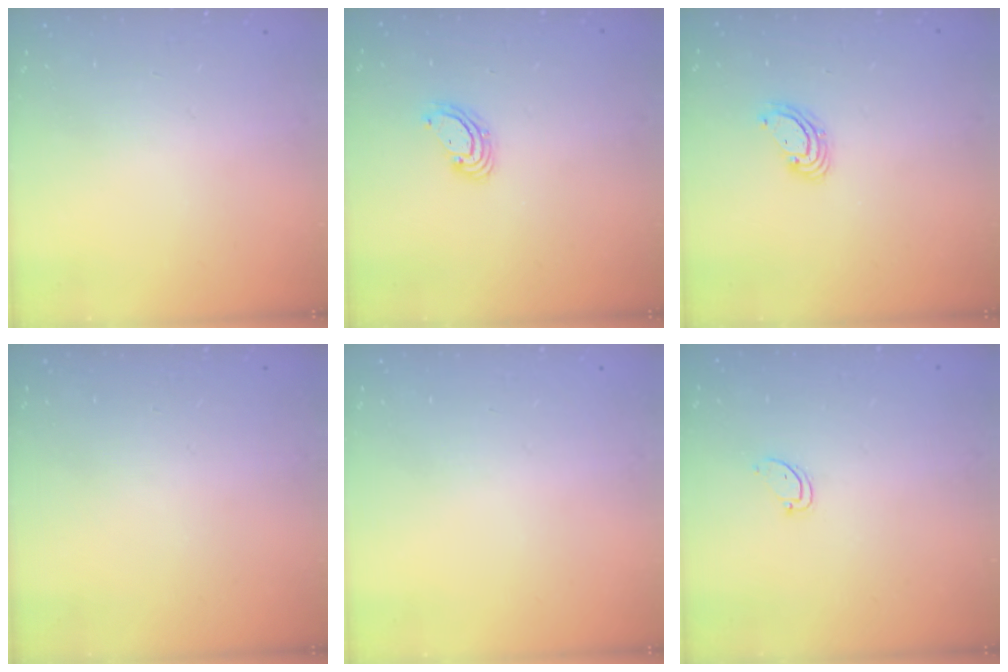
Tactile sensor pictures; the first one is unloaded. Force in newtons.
{"total": 4.0, "press": 3.9, "slide": 0.2}
{"total": 4.0, "press": 3.9, "slide": 0.2}
{"total": 0.0}
{"total": 0.0}
{"total": 2.6, "press": 2.6, "slide": 0.3}